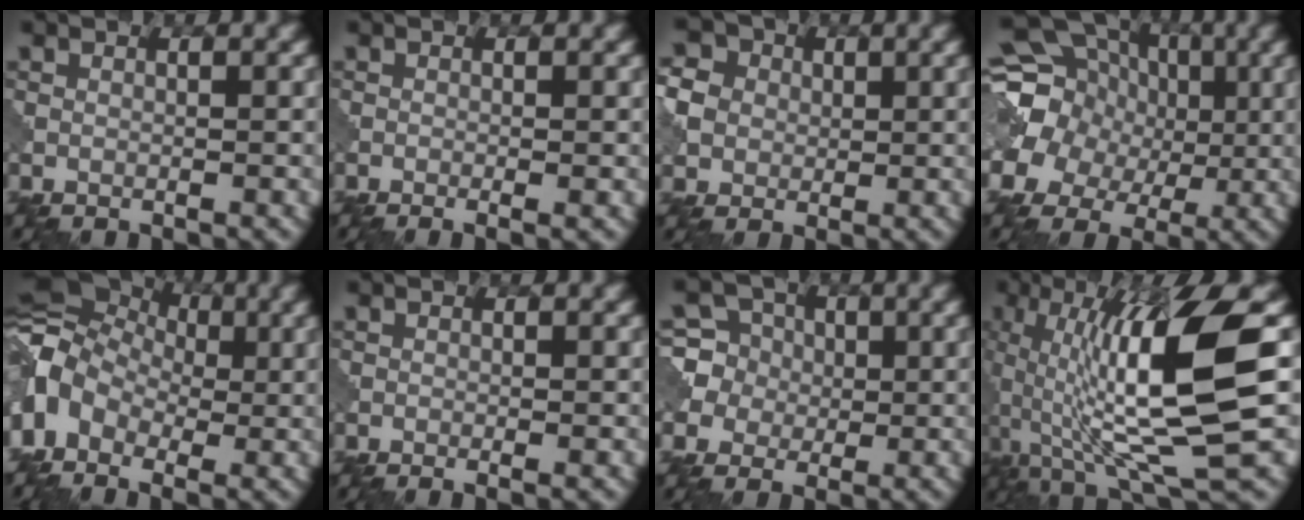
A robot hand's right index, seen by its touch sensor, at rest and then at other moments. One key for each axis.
{"total": 1.6, "fx": -0.5, "fy": 0.6, "fz": 1.4, "tx": -0.004, "ty": 0.002, "tz": -0.013}
{"total": 3.9, "fx": 0.5, "fy": 3.7, "fz": 0.9, "tx": -0.052, "ty": 0.014, "tz": 0.011}
{"total": 15.9, "fx": 3.8, "fy": 14.1, "fz": 6.3, "tx": -0.173, "ty": 0.033, "tz": 0.037}
{"total": 7.4, "fx": -0.9, "fy": 6.0, "fz": 4.3, "tx": -0.089, "ty": 0.016, "tz": -0.023}
{"total": 1.2, "fx": -0.3, "fy": 0.4, "fz": 1.1, "tx": 0.000, "ty": 0.000, "tz": -0.008}
{"total": 4.9, "fx": 0.7, "fy": 4.8, "fz": 0.4, "tx": -0.013, "ty": 0.020, "tz": 0.003}
{"total": 11.9, "fx": 0.2, "fy": 2.5, "fz": 11.7, "tx": -0.205, "ty": 0.006, "tz": 0.014}